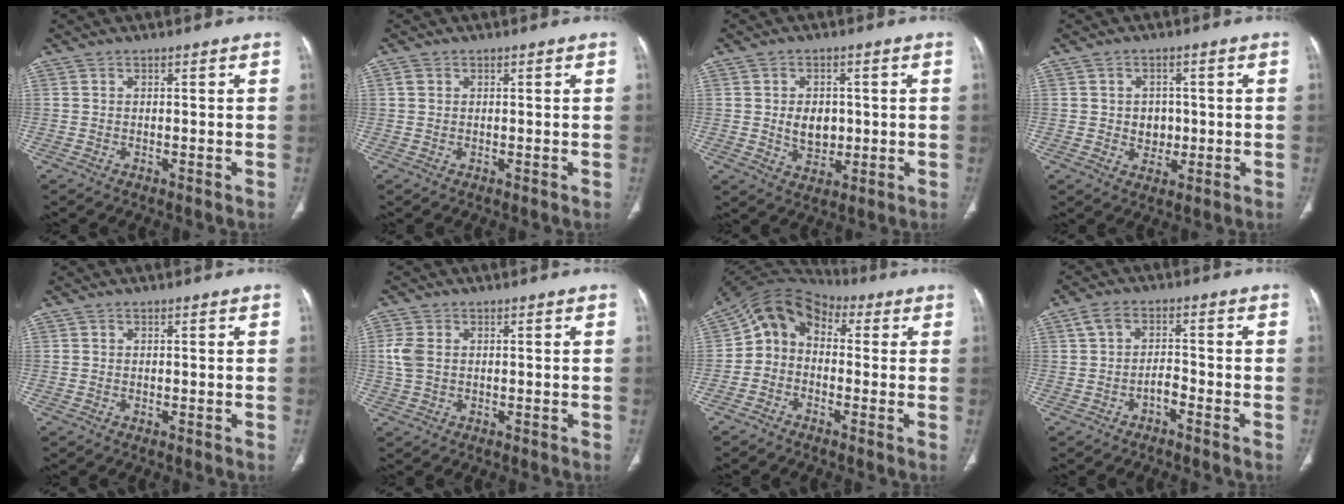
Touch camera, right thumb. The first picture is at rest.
{"total": 1.1, "force": [0.4, 0.9, 0.5], "torque": [-0.004, 0.003, 0.007]}
{"total": 6.4, "force": [0.1, 4.9, 4.1], "torque": [-0.040, -0.002, 0.009]}
{"total": 4.6, "force": [-0.1, 3.9, 2.3], "torque": [-0.008, 0.004, 0.003]}
{"total": 0.0}
{"total": 3.8, "force": [0.3, 2.7, 2.6], "torque": [-0.071, 0.005, 0.006]}
{"total": 9.5, "force": [-0.1, 7.8, 5.4], "torque": [-0.075, 0.042, -0.021]}
{"total": 3.9, "force": [-1.5, 2.3, 2.7], "torque": [-0.044, 0.024, -0.033]}